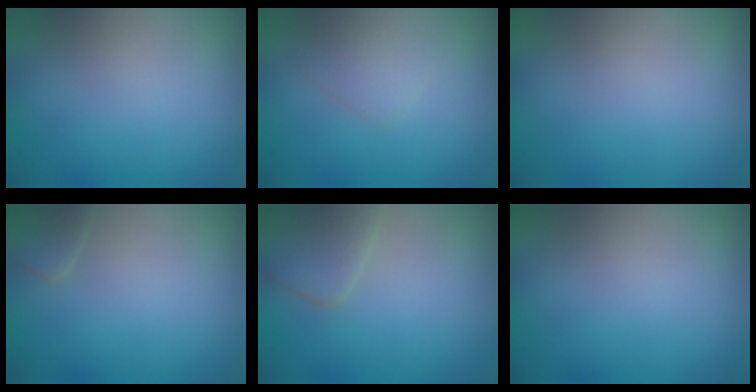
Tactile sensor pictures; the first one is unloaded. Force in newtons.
{"total": 1.7, "press": 1.7, "slide": 0.1}
{"total": 0.0}
{"total": 1.4, "press": 1.4, "slide": 0.1}
{"total": 2.9, "press": 2.9, "slide": 0.1}
{"total": 0.0}